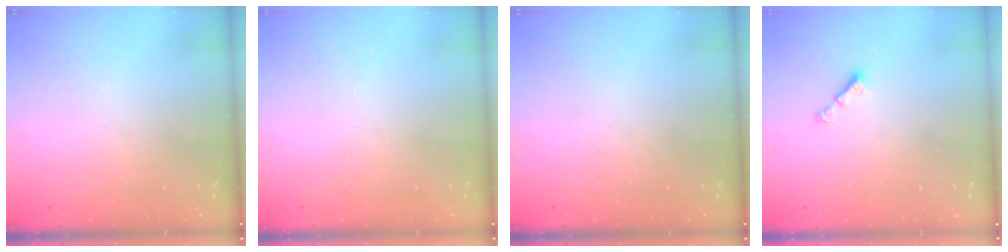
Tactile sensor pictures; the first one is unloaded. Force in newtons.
{"total": 0.0}
{"total": 0.0}
{"total": 3.0, "press": 2.9, "slide": 0.5}